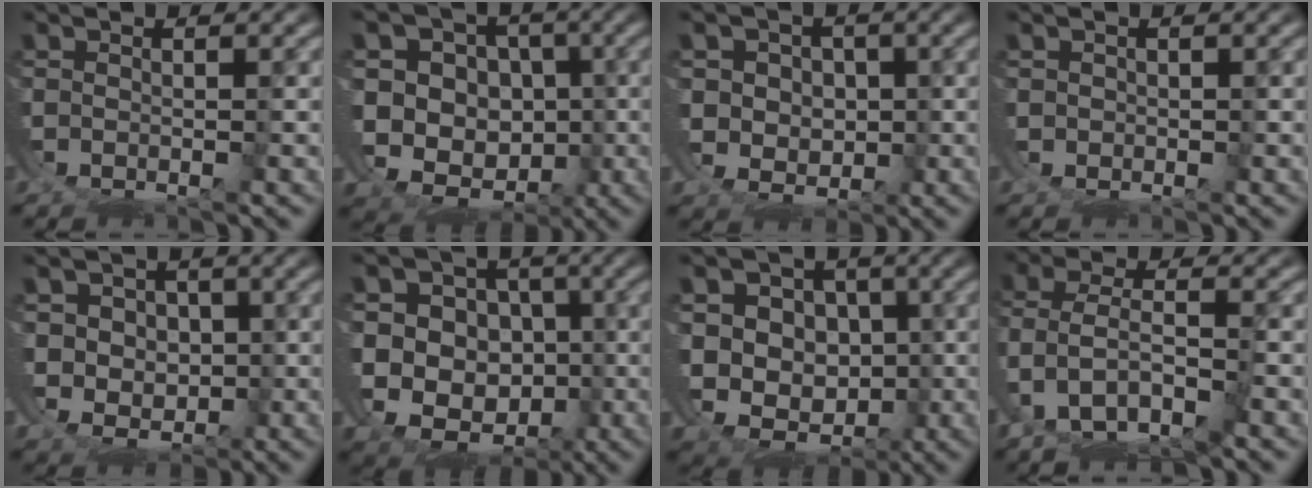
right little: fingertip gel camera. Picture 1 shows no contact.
{"total": 10.8, "force": [-1.0, 9.8, 4.4], "torque": [-0.102, -0.045, -0.009]}
{"total": 2.9, "force": [1.3, 2.6, 0.6], "torque": [-0.014, -0.019, 0.034]}
{"total": 1.1, "force": [0.5, -0.3, -1.0], "torque": [0.010, -0.012, 0.014]}
{"total": 3.4, "force": [1.1, 3.1, 0.9], "torque": [-0.018, -0.021, 0.031]}
{"total": 10.9, "force": [-0.9, 9.9, 4.6], "torque": [-0.105, -0.043, -0.008]}
{"total": 9.2, "force": [-0.7, 8.3, 3.8], "torque": [-0.088, -0.044, 0.000]}
{"total": 7.5, "force": [-2.2, 6.0, 3.8], "torque": [-0.115, -0.022, -0.032]}